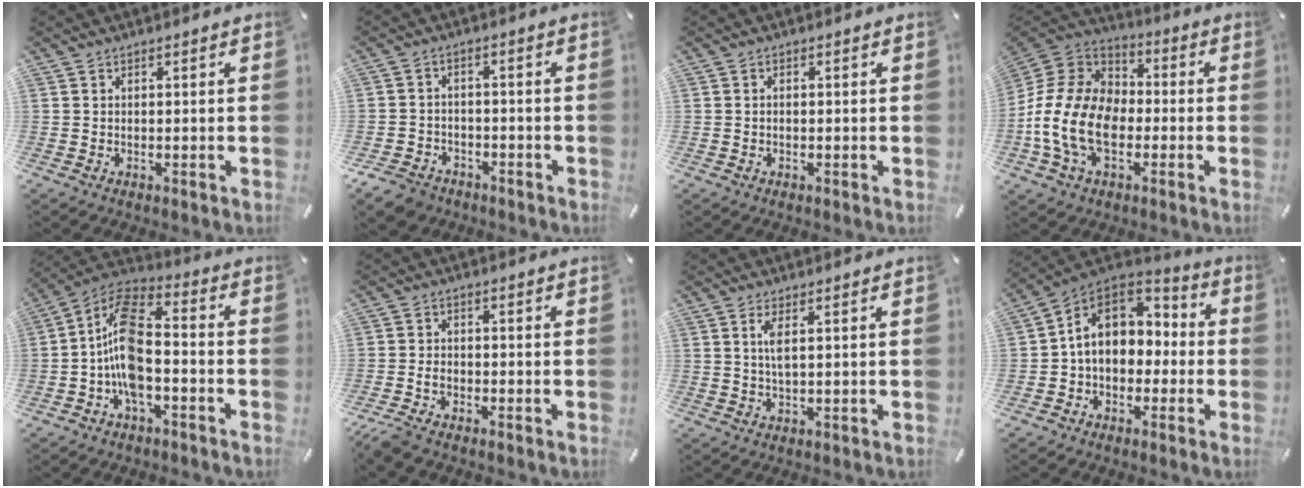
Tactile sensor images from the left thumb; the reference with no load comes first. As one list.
[{"total": 5.9, "force": [-4.6, 3.5, 1.5], "torque": [-0.041, 0.020, -0.091]}, {"total": 0.6, "force": [-0.3, 0.3, 0.5], "torque": [-0.009, 0.000, -0.006]}, {"total": 16.3, "force": [-5.4, 11.5, 10.2], "torque": [-0.232, 0.030, -0.101]}, {"total": 11.8, "force": [-4.2, 5.8, 9.3], "torque": [-0.193, 0.011, -0.078]}, {"total": 3.2, "force": [-2.2, 1.7, 1.7], "torque": [-0.042, 0.009, -0.044]}, {"total": 3.3, "force": [0.8, 0.7, 3.1], "torque": [-0.056, 0.000, 0.009]}, {"total": 10.3, "force": [0.1, 8.8, 5.4], "torque": [-0.101, 0.012, 0.003]}]